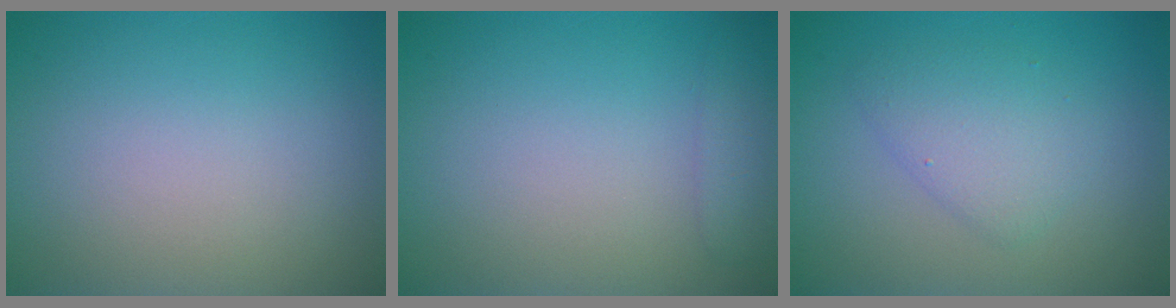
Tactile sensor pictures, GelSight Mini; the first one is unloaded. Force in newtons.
{"total": 1.5, "press": 1.5, "slide": 0.1}
{"total": 2.9, "press": 2.9, "slide": 0.2}